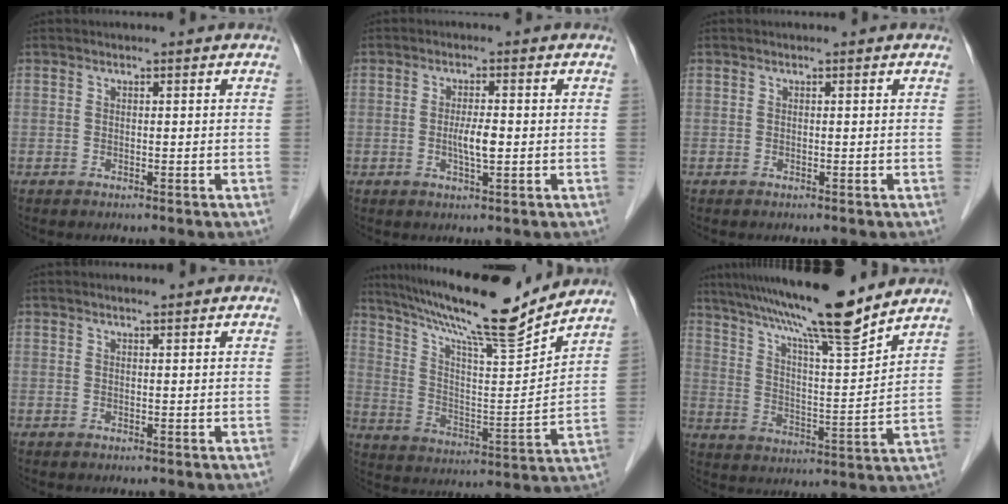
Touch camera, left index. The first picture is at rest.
{"total": 3.2, "force": [-0.4, 0.4, 3.1], "torque": [-0.061, -0.003, -0.006]}
{"total": 0.0}
{"total": 0.9, "force": [0.8, 0.0, 0.5], "torque": [-0.014, 0.003, 0.015]}
{"total": 19.4, "force": [17.0, 0.2, 9.5], "torque": [-0.167, -0.009, 0.273]}
{"total": 16.8, "force": [14.1, -0.1, 9.2], "torque": [-0.154, 0.008, 0.227]}